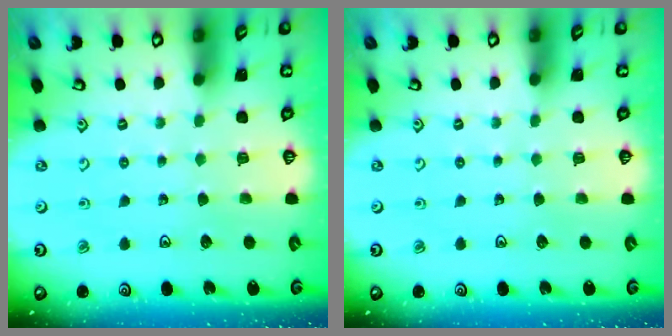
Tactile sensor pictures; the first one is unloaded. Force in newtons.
{"total": 0.0}